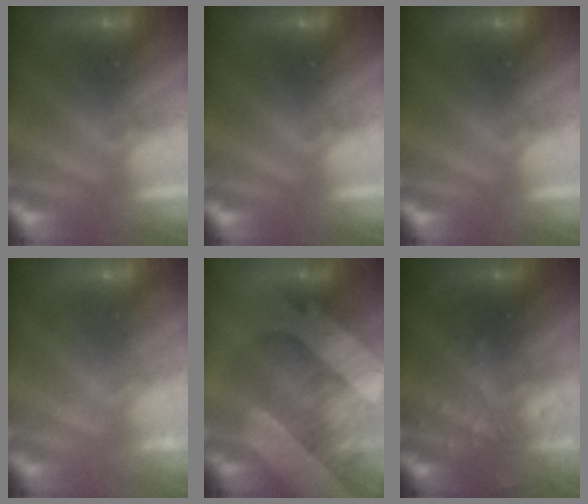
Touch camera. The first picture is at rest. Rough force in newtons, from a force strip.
{"total": 0.0}
{"total": 0.0}
{"total": 2.1}
{"total": 3.4}
{"total": 3.1}